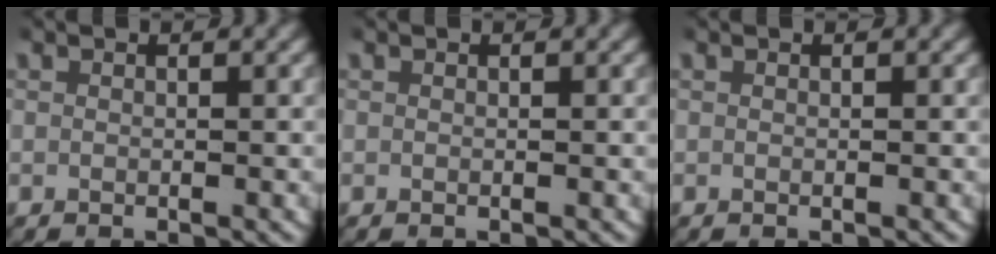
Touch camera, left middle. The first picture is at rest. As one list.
[{"total": 0.0}, {"total": 0.0}]